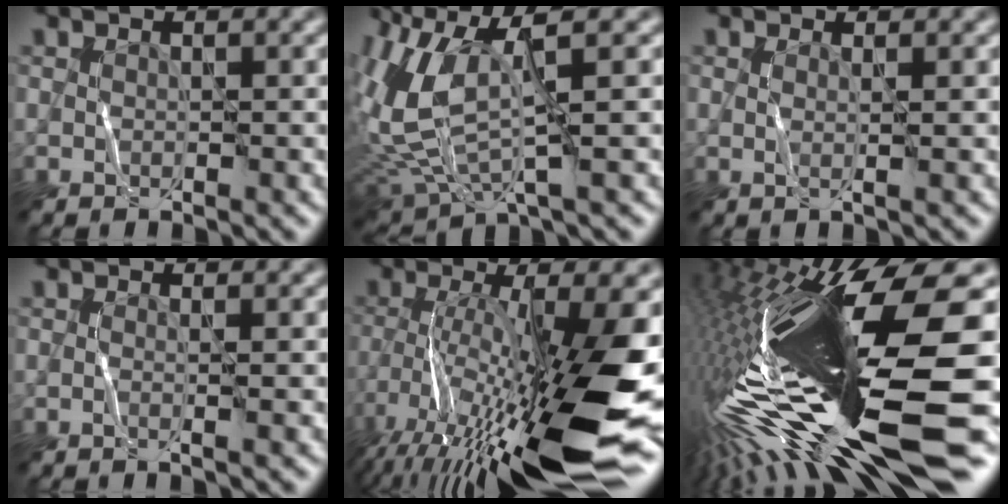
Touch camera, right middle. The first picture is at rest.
{"total": 7.9, "force": [2.0, 2.5, 7.2], "torque": [-0.183, 0.001, 0.048]}
{"total": 0.9, "force": [0.1, 0.1, 0.9], "torque": [-0.017, 0.003, -0.002]}
{"total": 0.9, "force": [-0.3, 0.2, 0.8], "torque": [-0.008, 0.003, -0.014]}
{"total": 16.0, "force": [-6.2, 3.5, 14.3], "torque": [-0.250, -0.007, -0.093]}
{"total": 19.7, "force": [-3.1, 4.3, 19.0], "torque": [-0.356, -0.022, -0.041]}